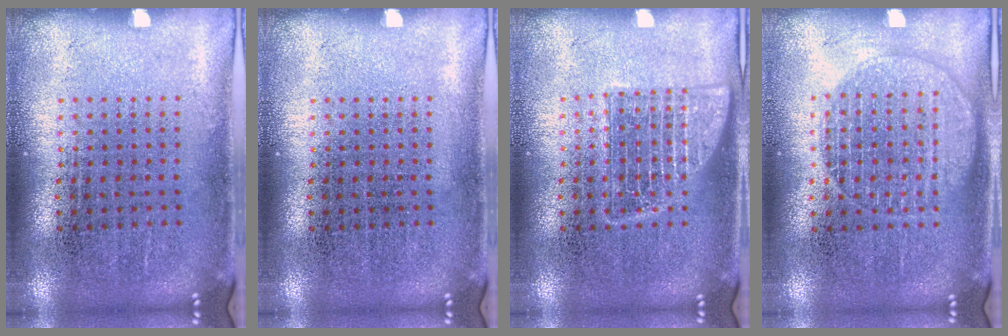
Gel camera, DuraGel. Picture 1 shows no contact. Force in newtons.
{"total": 0.0}
{"total": 2.5, "press": 2.5, "slide": 0.4}
{"total": 1.4, "press": 1.4, "slide": 0.2}